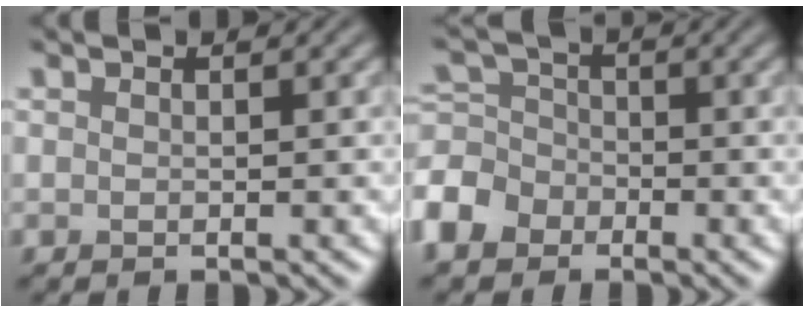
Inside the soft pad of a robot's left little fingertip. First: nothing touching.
{"total": 5.1, "force": [-3.0, 3.7, 1.8], "torque": [-0.048, 0.003, -0.072]}